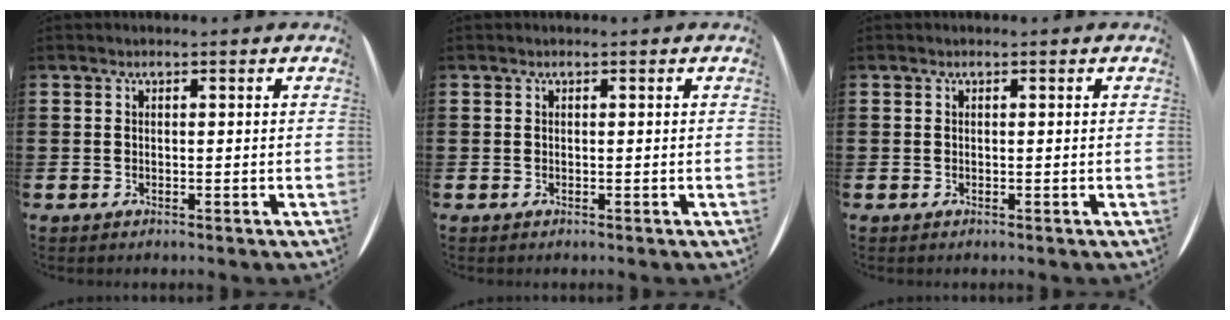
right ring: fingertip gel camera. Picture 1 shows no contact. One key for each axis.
{"total": 0.0}
{"total": 0.0}